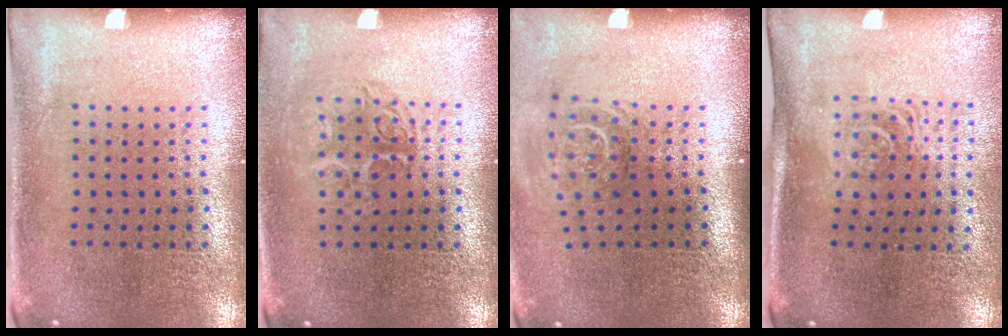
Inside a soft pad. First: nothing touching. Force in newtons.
{"total": 1.2, "press": 1.1, "slide": 0.4}
{"total": 1.7, "press": 1.2, "slide": 1.2}
{"total": 1.6, "press": 1.3, "slide": 1.0}